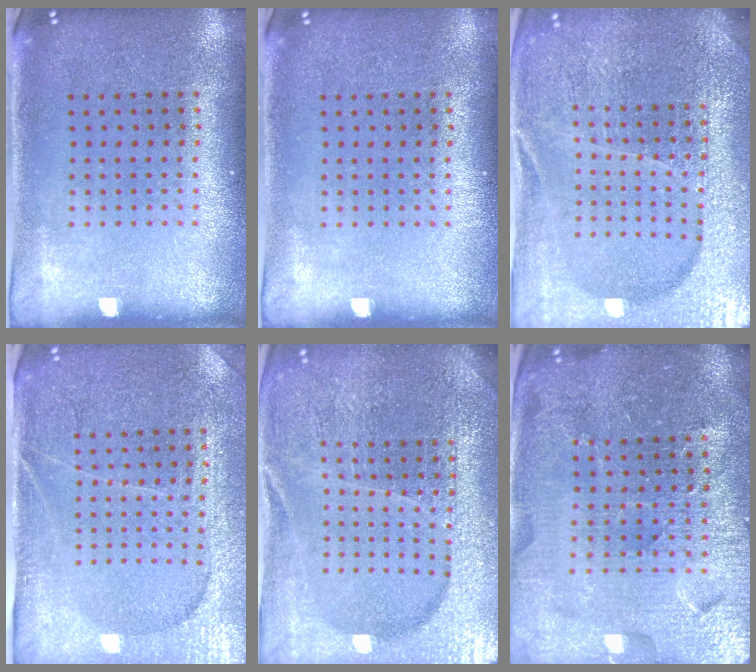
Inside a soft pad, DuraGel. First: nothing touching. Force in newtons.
{"total": 0.0}
{"total": 5.5, "press": 5.0, "slide": 2.4}
{"total": 4.0, "press": 3.7, "slide": 1.6}
{"total": 5.5, "press": 5.0, "slide": 2.4}
{"total": 5.2, "press": 4.8, "slide": 2.1}